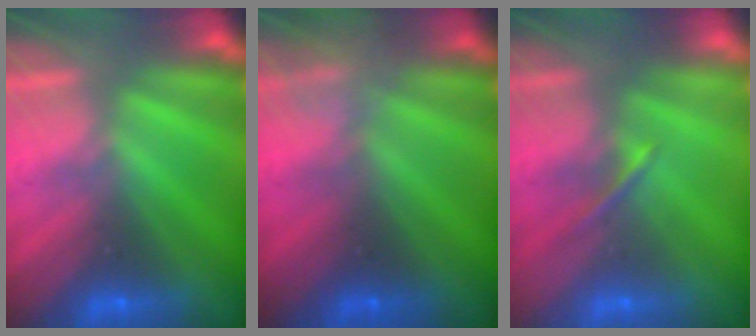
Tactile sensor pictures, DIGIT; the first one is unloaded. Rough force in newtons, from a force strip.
{"total": 2.3}
{"total": 1.4}